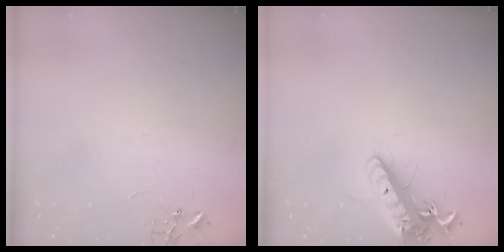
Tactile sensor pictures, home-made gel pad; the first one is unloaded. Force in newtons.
{"total": 16.0, "press": 15.7, "slide": 3.1}